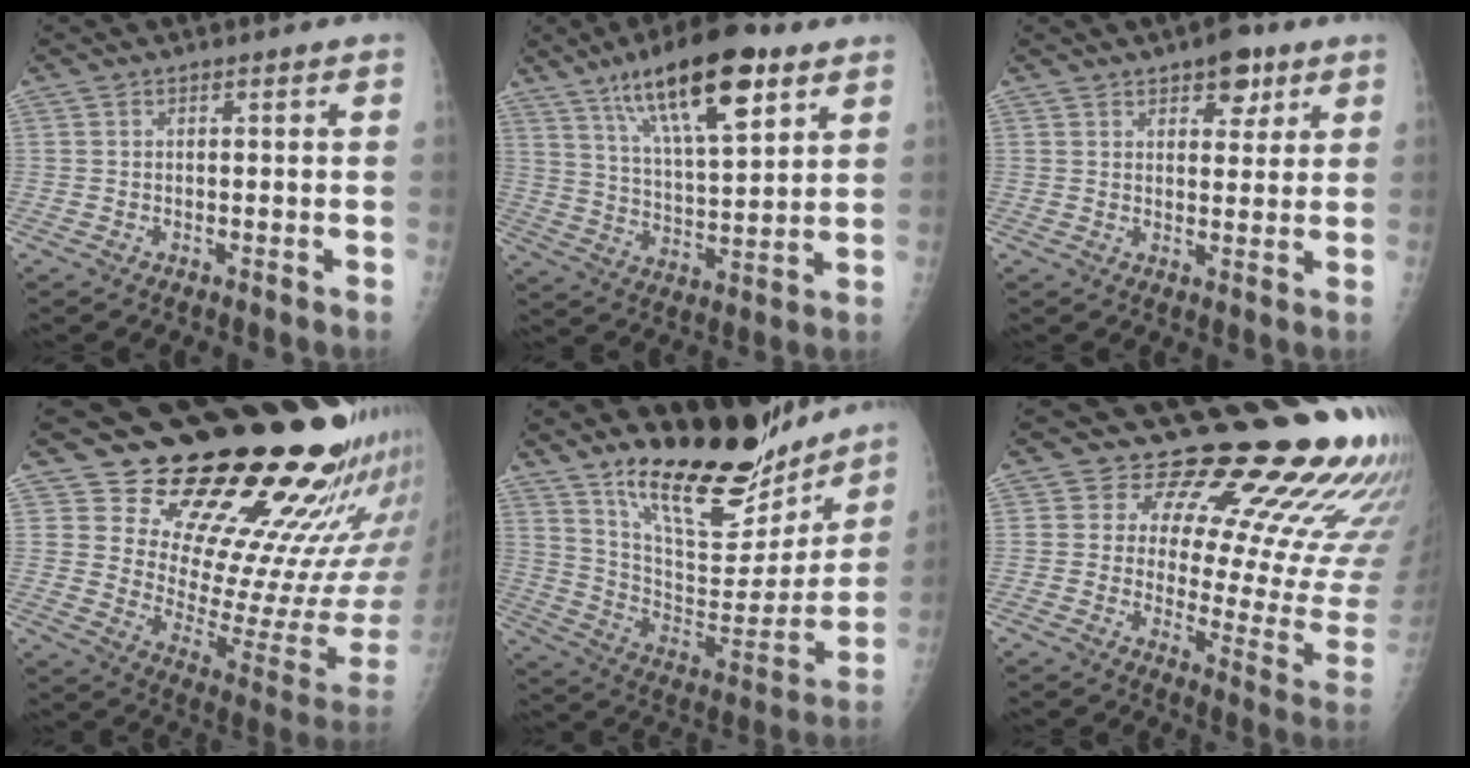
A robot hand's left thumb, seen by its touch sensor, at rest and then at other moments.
{"total": 19.1, "force": [10.7, 6.1, 14.6], "torque": [-0.216, -0.037, 0.186]}
{"total": 6.5, "force": [3.9, 3.3, 4.0], "torque": [-0.026, -0.016, 0.051]}
{"total": 23.5, "force": [16.4, 6.9, 15.3], "torque": [-0.185, -0.146, 0.241]}
{"total": 24.5, "force": [19.2, 8.5, 12.6], "torque": [-0.151, -0.115, 0.313]}
{"total": 23.2, "force": [17.0, 8.8, 13.2], "torque": [-0.133, -0.131, 0.202]}